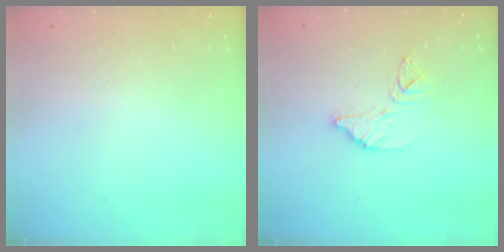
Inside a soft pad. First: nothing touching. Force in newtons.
{"total": 10.7, "press": 10.6, "slide": 0.7}